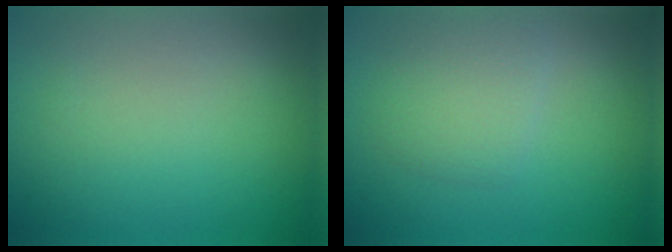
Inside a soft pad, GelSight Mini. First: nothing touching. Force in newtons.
{"total": 2.6, "press": 2.6, "slide": 0.1}